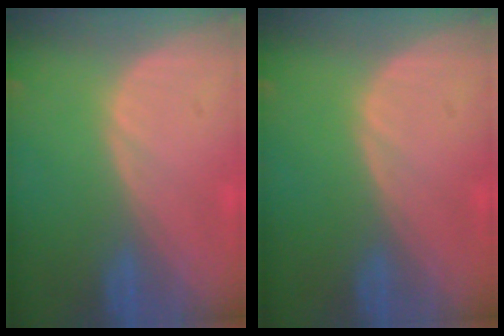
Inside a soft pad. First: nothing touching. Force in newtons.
{"total": 0.0}